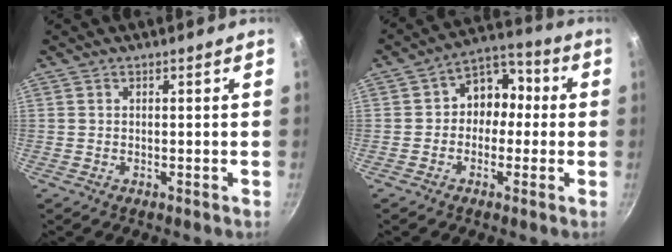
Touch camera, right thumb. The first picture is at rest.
{"total": 9.2, "force": [-0.2, 7.5, 5.3], "torque": [-0.016, 0.032, -0.024]}